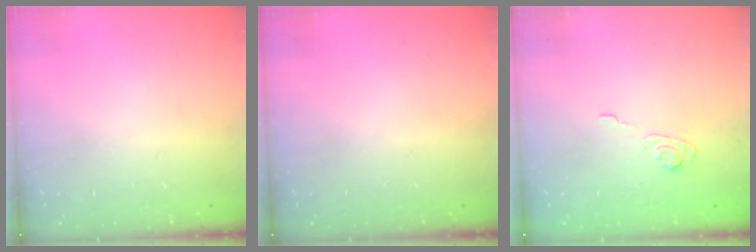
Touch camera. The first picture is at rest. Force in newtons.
{"total": 0.0}
{"total": 8.2, "press": 8.0, "slide": 1.5}